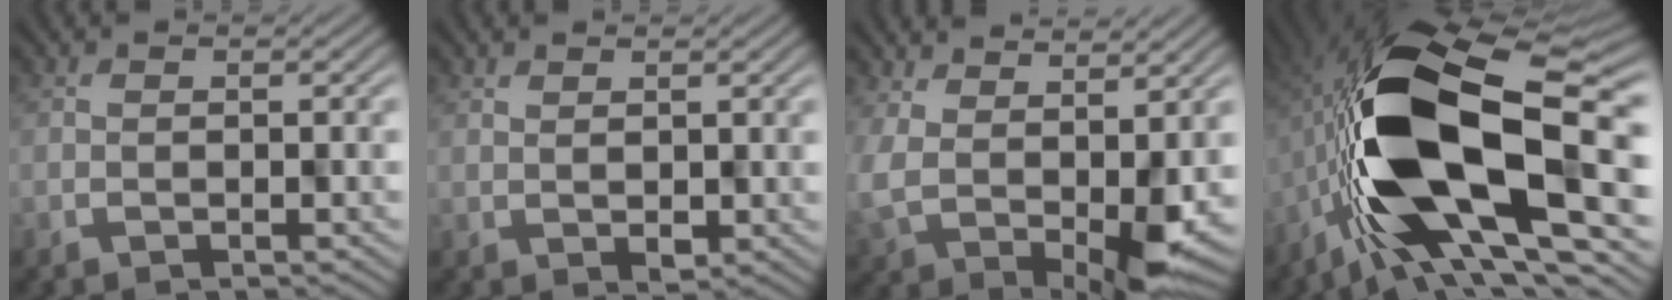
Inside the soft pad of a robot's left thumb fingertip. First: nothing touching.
{"total": 1.4, "force": [1.3, 0.4, 0.4], "torque": [-0.007, -0.002, 0.022]}
{"total": 8.0, "force": [2.3, 3.3, 6.9], "torque": [-0.142, -0.026, 0.053]}
{"total": 19.5, "force": [-1.4, 9.3, 17.1], "torque": [-0.341, -0.007, -0.027]}